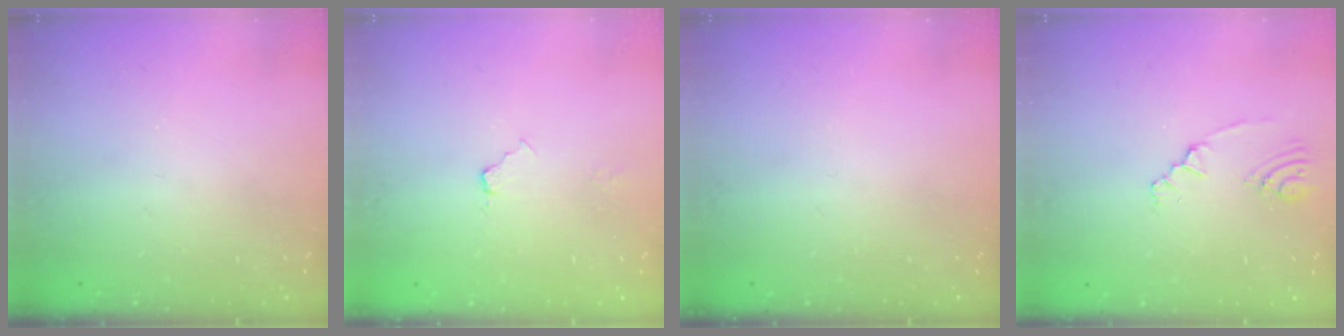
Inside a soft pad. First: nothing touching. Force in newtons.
{"total": 3.9, "press": 3.9, "slide": 0.5}
{"total": 0.0}
{"total": 2.5, "press": 2.3, "slide": 1.0}